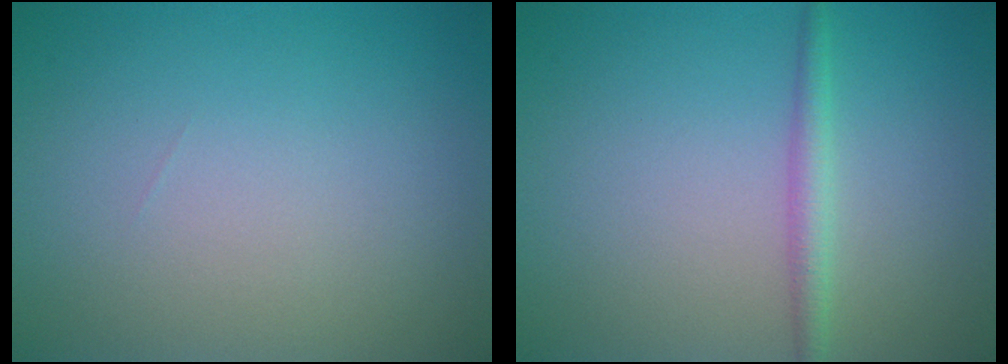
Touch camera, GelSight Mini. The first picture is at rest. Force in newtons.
{"total": 1.7, "press": 1.7, "slide": 0.1}